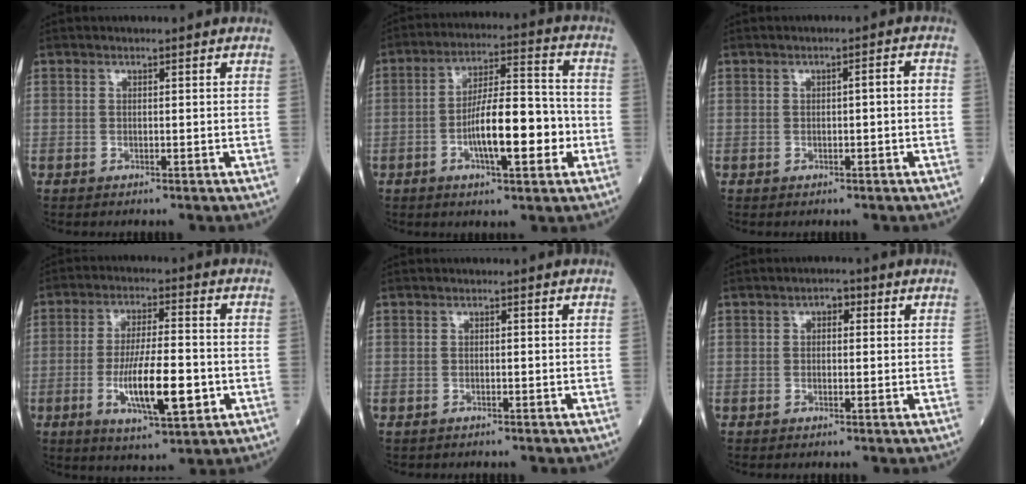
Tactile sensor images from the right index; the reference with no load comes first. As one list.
[{"total": 12.7, "force": [-3.4, 3.5, 11.8], "torque": [-0.208, 0.020, -0.053]}, {"total": 2.6, "force": [-0.1, 0.8, 2.5], "torque": [-0.049, 0.016, 0.002]}, {"total": 12.4, "force": [-3.2, 3.0, 11.6], "torque": [-0.216, -0.008, -0.048]}, {"total": 1.5, "force": [-0.9, 1.0, 0.7], "torque": [-0.031, -0.001, -0.010]}, {"total": 2.3, "force": [0.6, 1.3, 1.8], "torque": [-0.041, 0.019, 0.011]}]